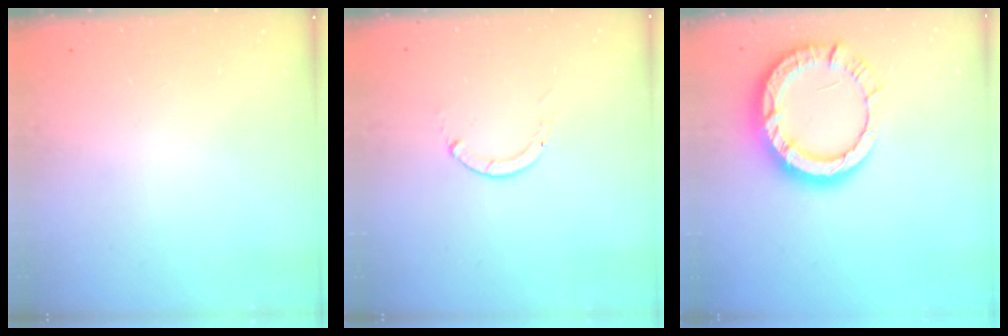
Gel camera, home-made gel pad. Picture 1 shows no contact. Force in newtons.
{"total": 0.0}
{"total": 12.5, "press": 12.4, "slide": 0.9}